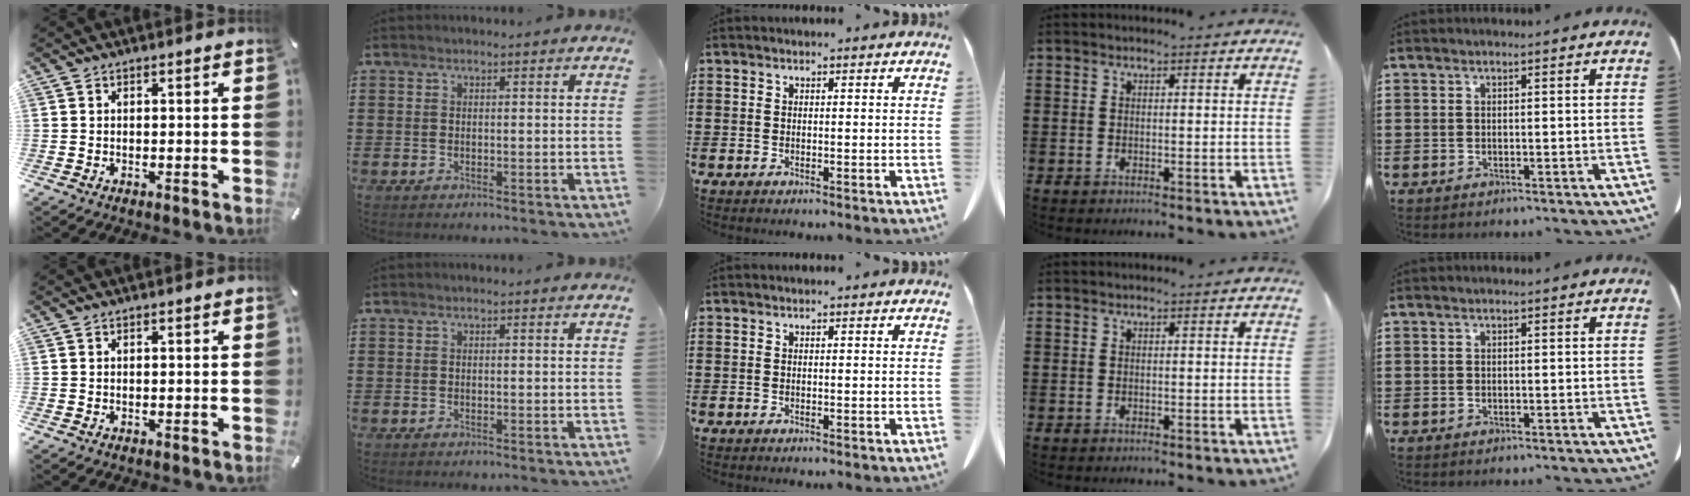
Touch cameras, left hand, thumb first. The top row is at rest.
{}